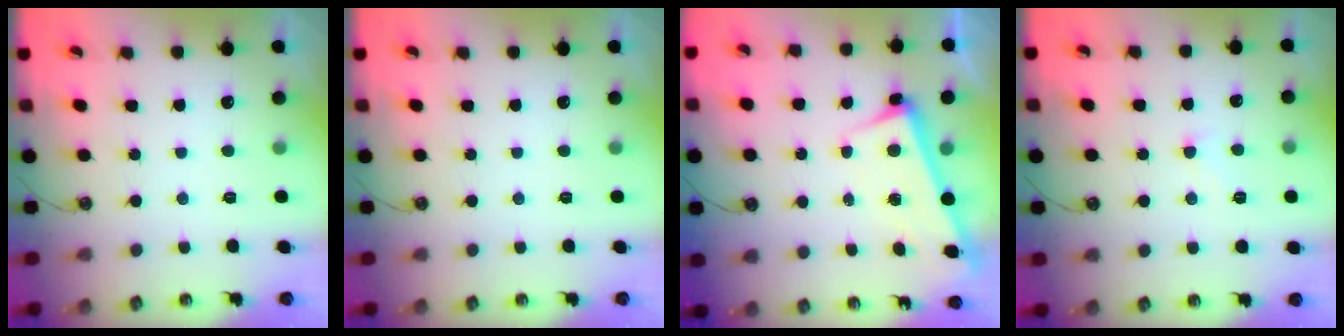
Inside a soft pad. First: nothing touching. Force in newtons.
{"total": 0.0}
{"total": 2.6, "press": 2.5, "slide": 0.7}
{"total": 2.0, "press": 2.0, "slide": 0.4}